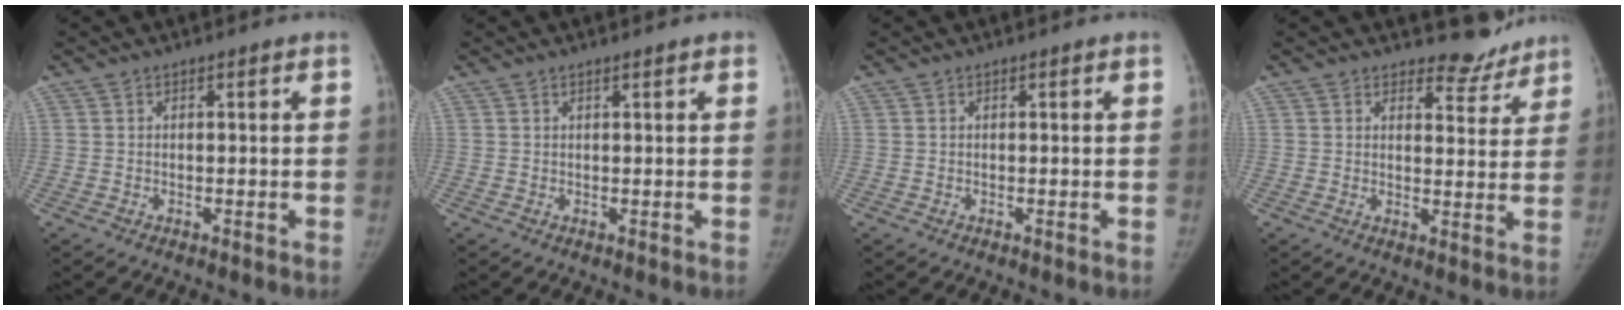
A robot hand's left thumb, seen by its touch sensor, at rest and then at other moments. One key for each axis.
{"total": 0.8, "fx": 0.6, "fy": 0.1, "fz": 0.6, "tx": -0.003, "ty": 0.003, "tz": 0.007}
{"total": 0.0}
{"total": 4.7, "fx": 4.4, "fy": 1.7, "fz": 0.0, "tx": 0.026, "ty": -0.042, "tz": 0.055}